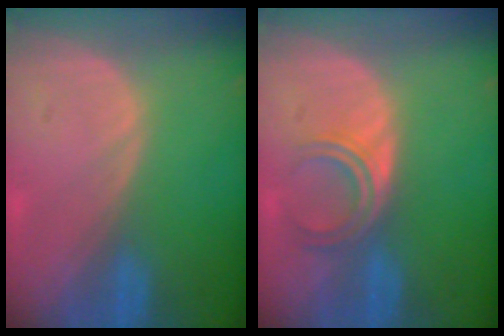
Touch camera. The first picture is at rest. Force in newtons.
{"total": 4.8, "press": 4.0, "slide": 2.6}